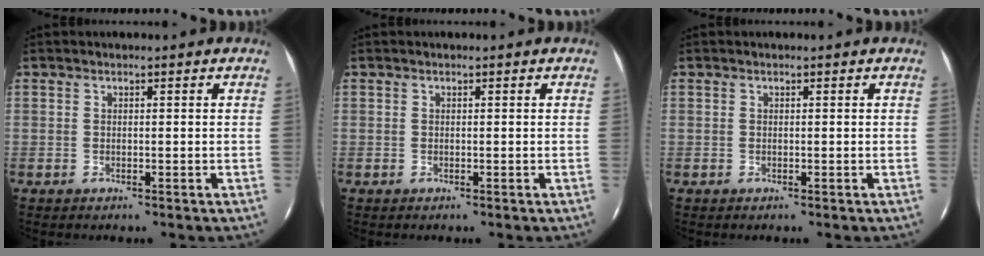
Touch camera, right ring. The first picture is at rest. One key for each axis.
{"total": 0.0}
{"total": 0.0}